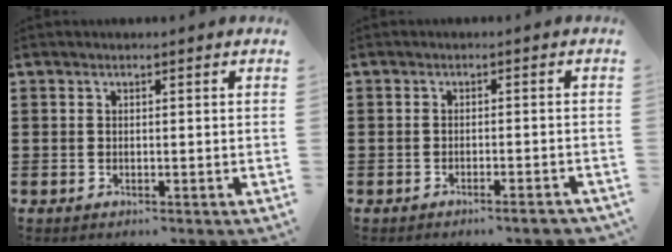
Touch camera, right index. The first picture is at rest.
{"total": 1.9, "force": [-1.6, 0.1, 1.0], "torque": [-0.016, 0.001, -0.029]}